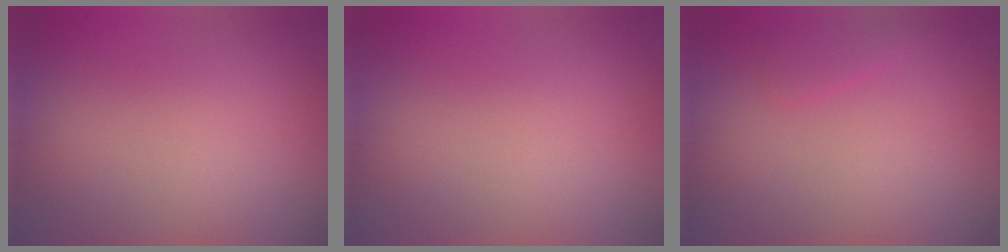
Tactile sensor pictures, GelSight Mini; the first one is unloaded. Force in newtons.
{"total": 0.0}
{"total": 1.4, "press": 1.4, "slide": 0.1}